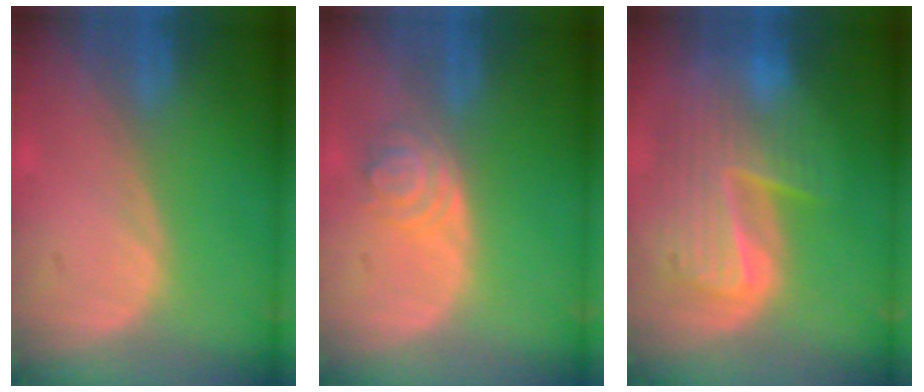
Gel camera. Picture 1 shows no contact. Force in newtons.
{"total": 3.9, "press": 3.7, "slide": 1.3}
{"total": 9.9, "press": 8.5, "slide": 5.1}